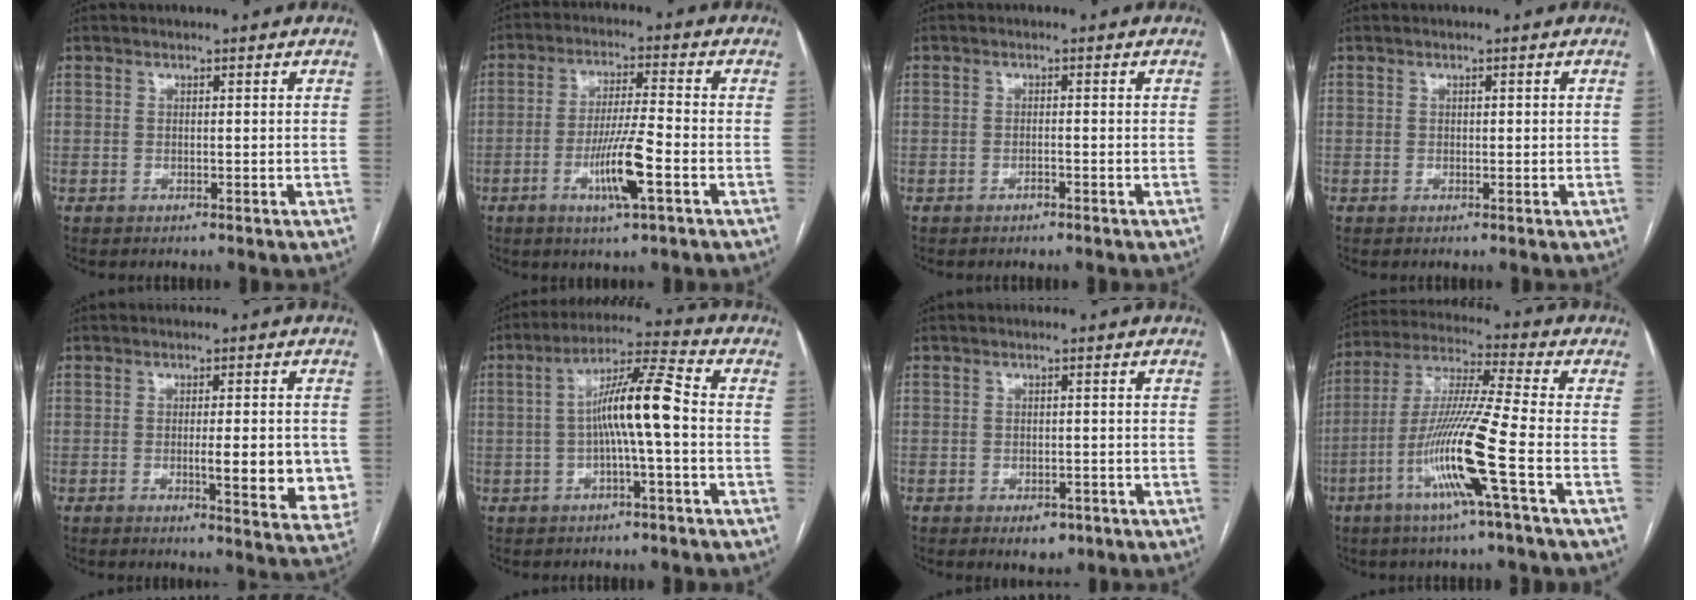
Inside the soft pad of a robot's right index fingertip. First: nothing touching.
{"total": 8.9, "force": [-3.3, 0.2, 8.2], "torque": [-0.155, -0.009, -0.061]}
{"total": 0.8, "force": [-0.6, 0.2, 0.5], "torque": [-0.011, 0.001, -0.010]}
{"total": 0.8, "force": [0.2, 0.4, 0.6], "torque": [-0.007, 0.002, 0.004]}
{"total": 9.5, "force": [-1.1, 2.1, 9.2], "torque": [-0.106, -0.012, -0.012]}
{"total": 9.5, "force": [-0.7, 0.2, 9.5], "torque": [-0.168, 0.024, -0.018]}
{"total": 3.2, "force": [-1.8, 2.1, 1.7], "torque": [-0.013, 0.001, -0.013]}
{"total": 14.4, "force": [-5.3, -1.5, 13.3], "torque": [-0.266, -0.012, -0.108]}